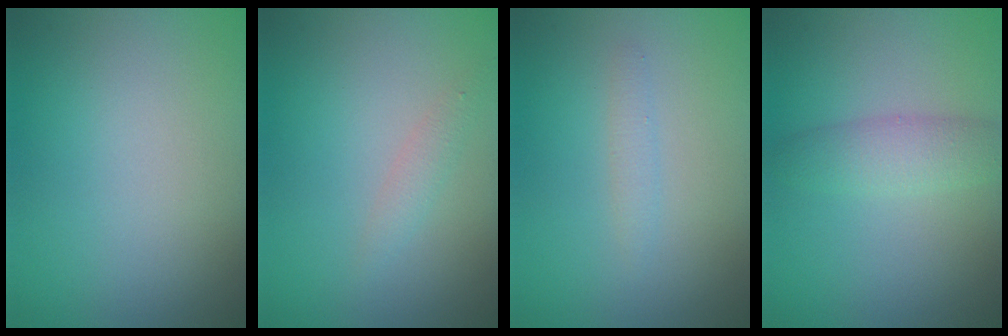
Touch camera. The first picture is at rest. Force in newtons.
{"total": 1.1, "press": 1.1, "slide": 0.1}
{"total": 0.9, "press": 0.9, "slide": 0.0}
{"total": 2.7, "press": 2.7, "slide": 0.1}